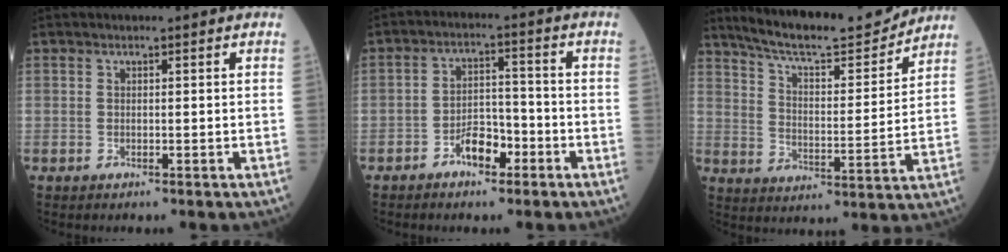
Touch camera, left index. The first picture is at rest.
{"total": 5.2, "force": [-3.1, 2.5, 3.3], "torque": [-0.060, 0.013, -0.055]}
{"total": 15.1, "force": [14.1, 1.5, 5.2], "torque": [-0.092, -0.009, 0.219]}